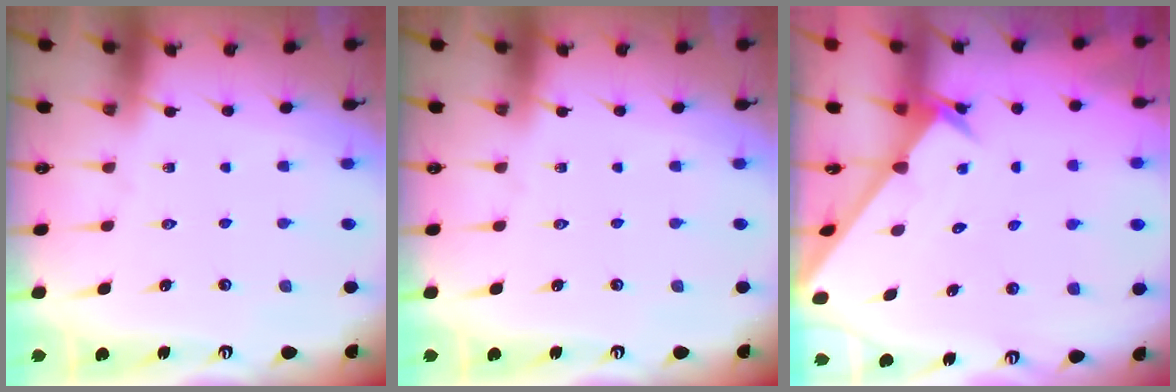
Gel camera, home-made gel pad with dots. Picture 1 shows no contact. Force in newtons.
{"total": 0.0}
{"total": 2.4, "press": 2.4, "slide": 0.1}